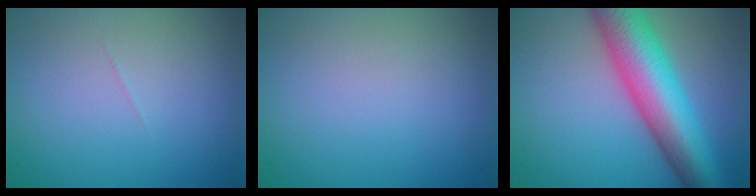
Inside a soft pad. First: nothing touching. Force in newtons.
{"total": 0.0}
{"total": 10.6, "press": 10.6, "slide": 0.4}